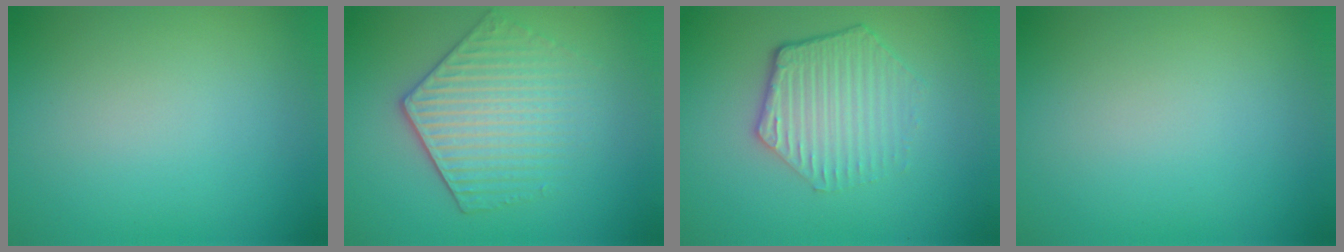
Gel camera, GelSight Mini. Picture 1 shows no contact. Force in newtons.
{"total": 4.5, "press": 3.9, "slide": 2.4}
{"total": 4.3, "press": 3.2, "slide": 2.8}
{"total": 0.0}